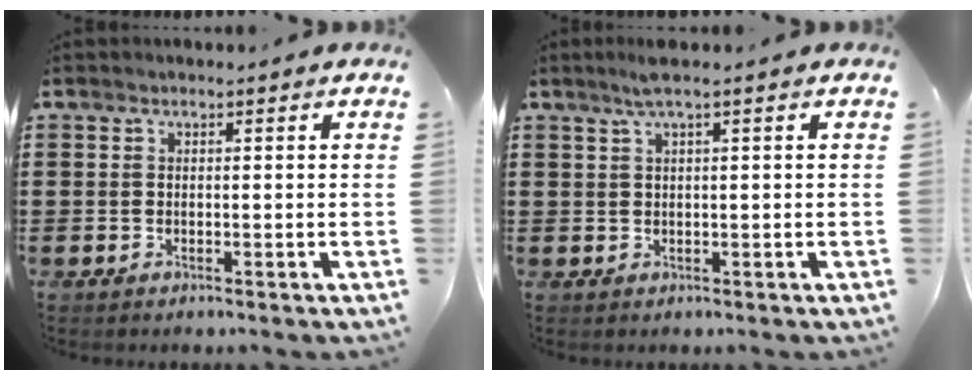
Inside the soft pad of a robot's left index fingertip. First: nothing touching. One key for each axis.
{"total": 2.0, "fx": 1.2, "fy": -0.1, "fz": 1.6, "tx": -0.033, "ty": 0.001, "tz": 0.021}